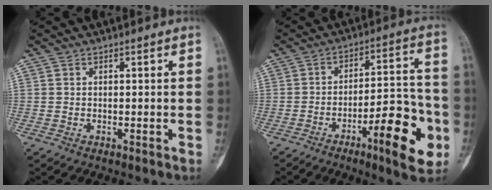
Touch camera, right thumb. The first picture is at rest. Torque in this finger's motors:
{"motor_torque": [0.20, 0.56, 0.23, -0.21, 0.12]}